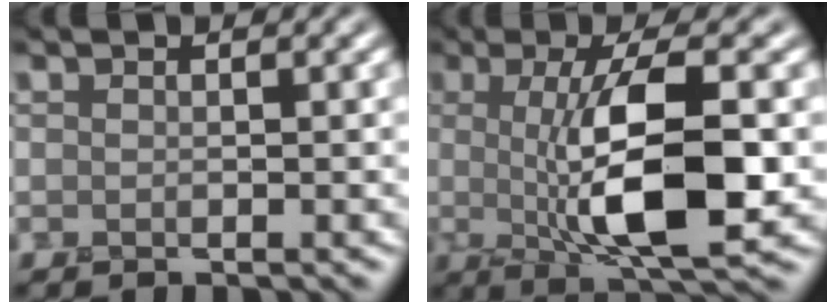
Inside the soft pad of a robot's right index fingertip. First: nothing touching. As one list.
[{"total": 8.6, "force": [0.0, 2.1, 8.4], "torque": [-0.134, -0.004, 0.003]}]